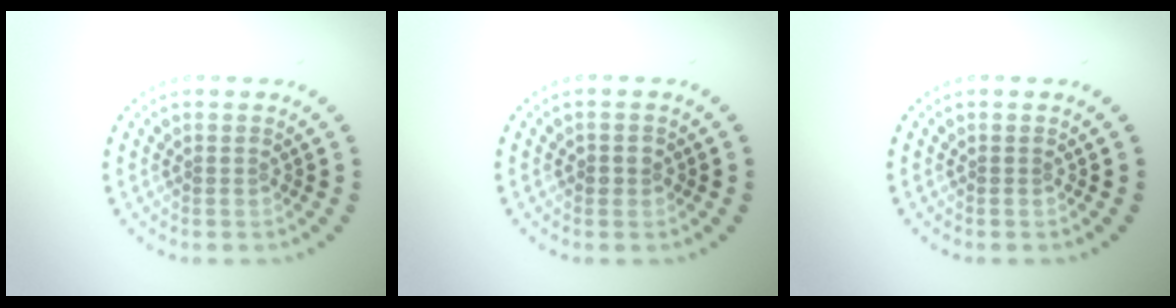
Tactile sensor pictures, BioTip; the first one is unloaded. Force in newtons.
{"total": 1.0, "press": 1.0, "slide": 0.3}
{"total": 0.0}